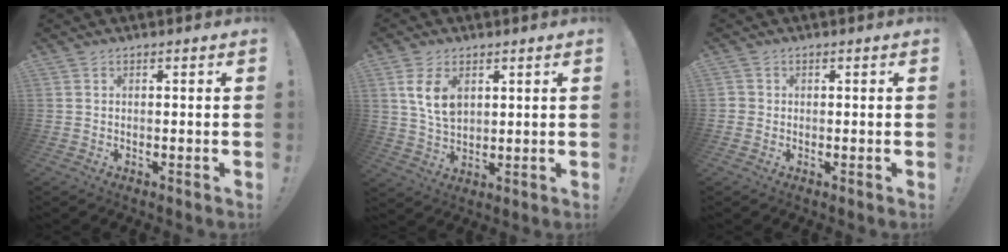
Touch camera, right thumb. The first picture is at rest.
{"total": 8.8, "force": [3.5, 5.5, 5.9], "torque": [-0.117, -0.006, 0.066]}
{"total": 1.4, "force": [-0.4, 1.3, 0.5], "torque": [-0.015, 0.007, -0.006]}